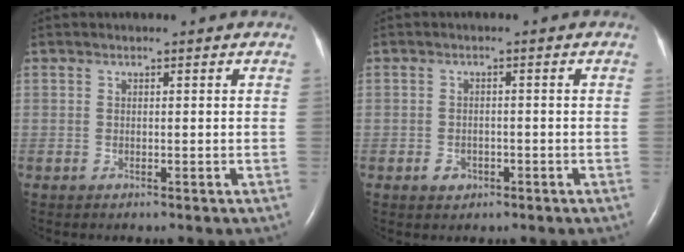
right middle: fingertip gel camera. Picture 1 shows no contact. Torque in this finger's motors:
{"motor_torque": [0.25, -0.07, 0.19, 0.05]}